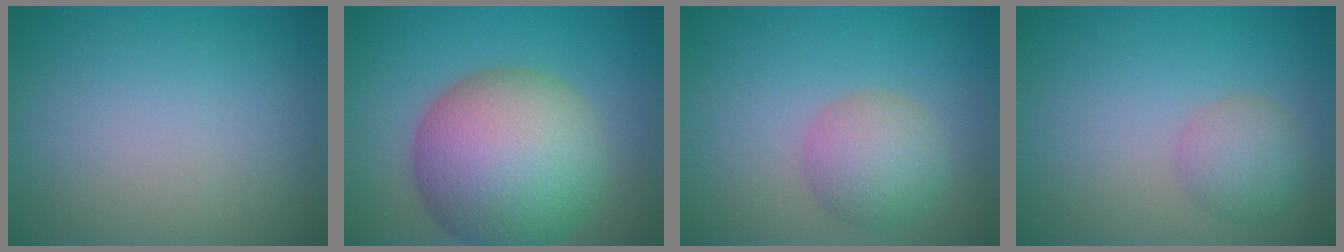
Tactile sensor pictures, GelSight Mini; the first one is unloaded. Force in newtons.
{"total": 13.3, "press": 13.3, "slide": 0.4}
{"total": 4.2, "press": 4.2, "slide": 0.1}
{"total": 2.9, "press": 2.8, "slide": 0.3}